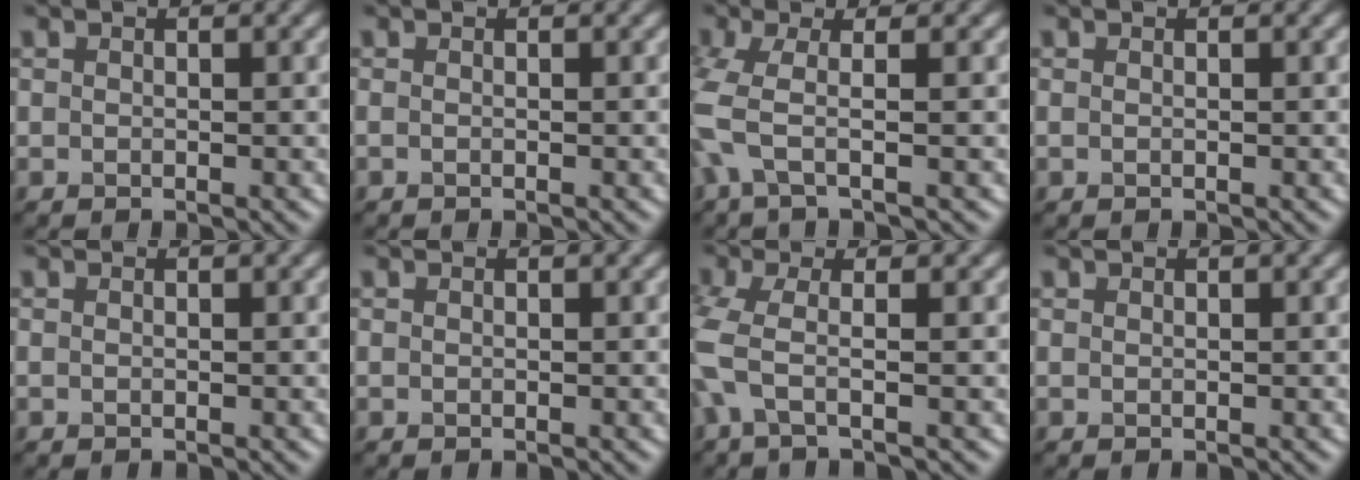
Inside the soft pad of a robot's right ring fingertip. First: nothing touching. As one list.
[{"total": 0.5, "force": [-0.1, 0.2, 0.4], "torque": [-0.006, -0.003, -0.006]}, {"total": 3.9, "force": [-0.9, 0.8, 3.7], "torque": [-0.091, -0.009, -0.025]}, {"total": 0.0}, {"total": 0.0}, {"total": 0.0}, {"total": 3.6, "force": [-0.8, 0.9, 3.4], "torque": [-0.085, -0.008, -0.026]}, {"total": 0.0}]